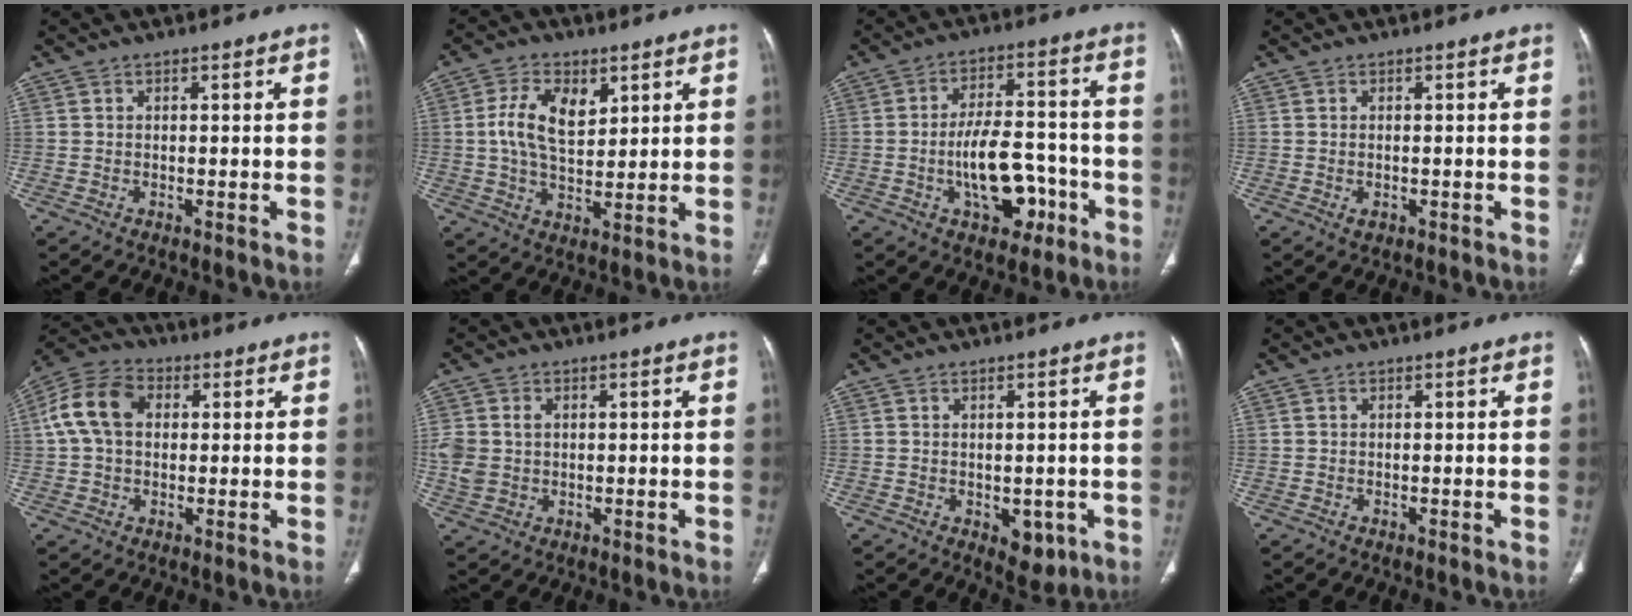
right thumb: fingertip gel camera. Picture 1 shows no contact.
{"total": 9.8, "force": [3.0, 5.7, 7.3], "torque": [-0.120, -0.009, 0.055]}
{"total": 11.6, "force": [-4.1, 6.3, 8.8], "torque": [-0.121, 0.042, -0.057]}
{"total": 1.5, "force": [-0.4, 0.9, 1.1], "torque": [-0.020, 0.001, -0.002]}
{"total": 11.0, "force": [2.0, 7.9, 7.5], "torque": [-0.142, 0.027, 0.029]}
{"total": 5.7, "force": [0.6, 4.5, 3.5], "torque": [-0.075, 0.005, 0.019]}
{"total": 4.5, "force": [-1.1, 2.8, 3.3], "torque": [-0.021, -0.005, -0.001]}
{"total": 0.0}